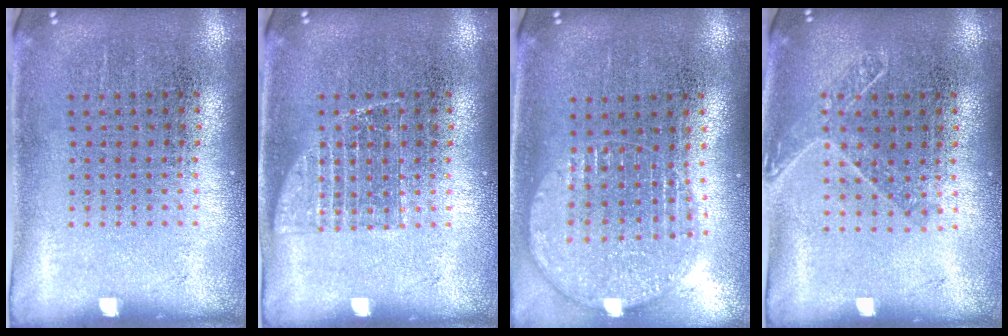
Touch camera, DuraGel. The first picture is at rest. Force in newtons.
{"total": 1.6, "press": 1.5, "slide": 0.3}
{"total": 1.5, "press": 1.4, "slide": 0.6}
{"total": 1.3, "press": 1.1, "slide": 0.7}